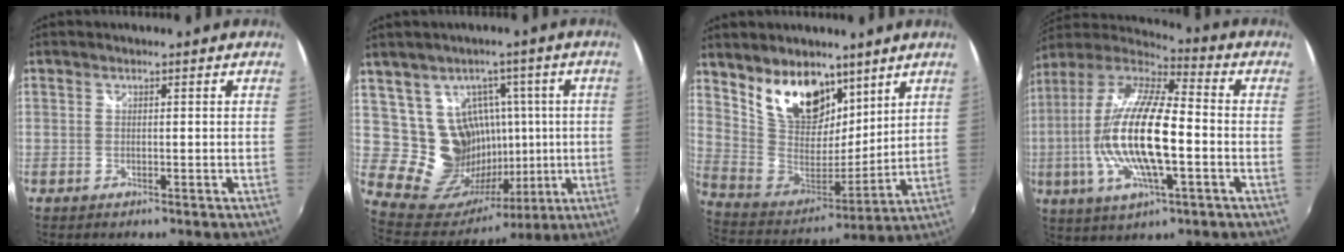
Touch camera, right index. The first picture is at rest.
{"total": 14.9, "force": [2.7, 13.5, 5.6], "torque": [-0.122, 0.011, 0.070]}
{"total": 16.4, "force": [10.2, 9.0, 9.0], "torque": [-0.179, 0.007, 0.202]}
{"total": 20.6, "force": [-2.8, 5.7, 19.5], "torque": [-0.374, -0.010, -0.061]}